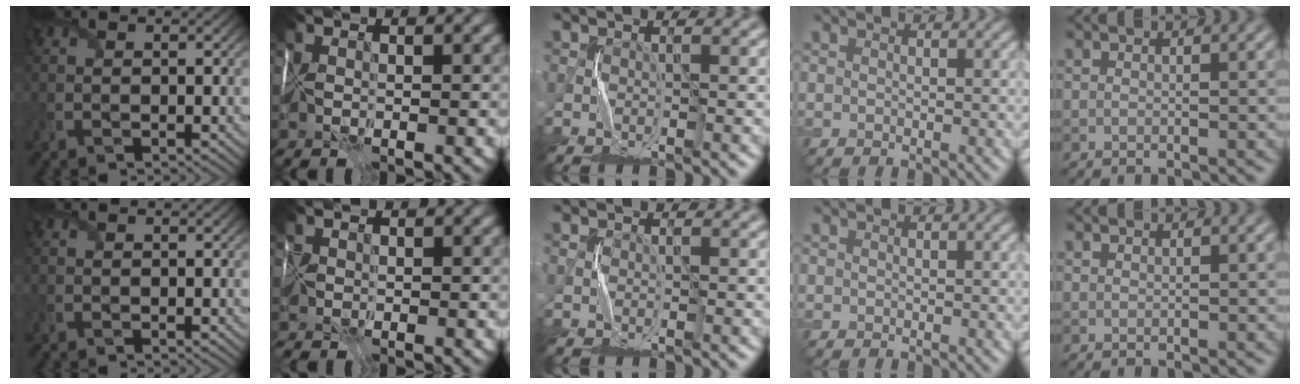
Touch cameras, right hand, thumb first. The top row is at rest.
{"index": {"total": 0.7, "force": [-0.4, 0.5, 0.3], "torque": [-0.002, -0.001, -0.013]}}